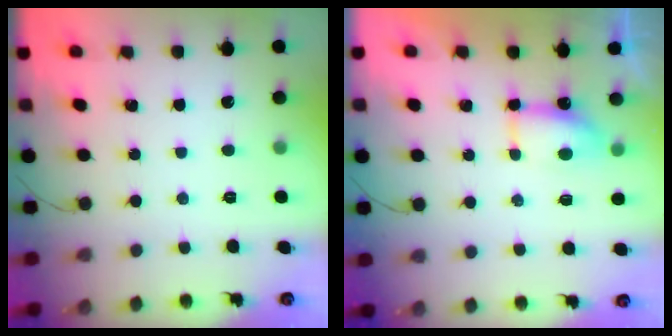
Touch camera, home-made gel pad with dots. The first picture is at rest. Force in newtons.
{"total": 5.4, "press": 5.4, "slide": 0.4}